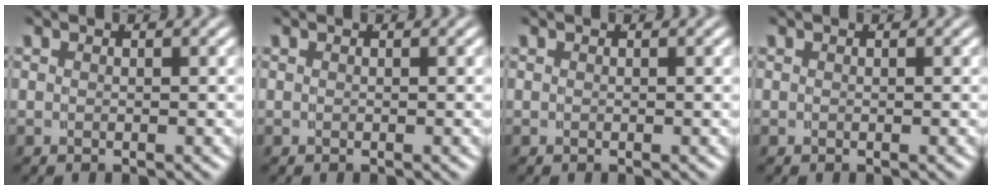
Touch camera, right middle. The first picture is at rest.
{"total": 0.0}
{"total": 0.0}
{"total": 0.0}